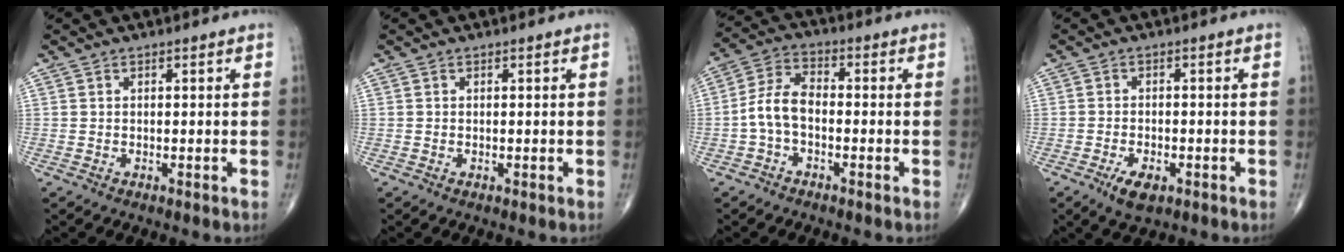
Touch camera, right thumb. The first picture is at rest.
{"total": 0.0}
{"total": 6.9, "force": [-1.7, 3.9, 5.4], "torque": [-0.109, 0.029, -0.042]}
{"total": 4.5, "force": [-2.3, 2.1, 3.3], "torque": [-0.057, 0.000, -0.035]}